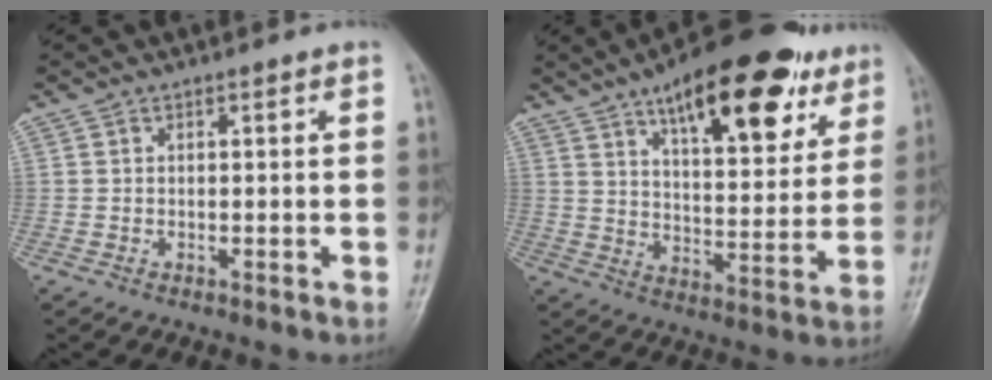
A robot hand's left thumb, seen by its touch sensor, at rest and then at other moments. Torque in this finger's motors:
{"motor_torque": [1.34, 1.34, 1.53, -1.23, 0.13]}